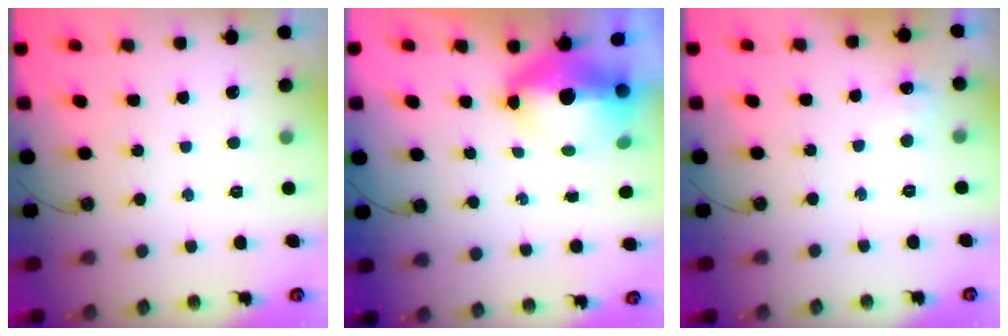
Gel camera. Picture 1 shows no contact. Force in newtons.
{"total": 8.9, "press": 8.8, "slide": 1.1}
{"total": 5.6, "press": 5.6, "slide": 0.8}